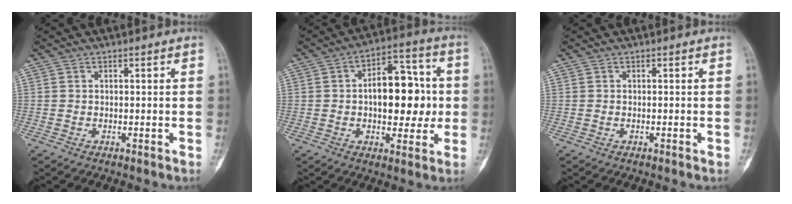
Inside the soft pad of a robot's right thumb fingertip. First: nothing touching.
{"total": 14.6, "force": [0.2, 8.3, 12.0], "torque": [-0.133, 0.025, -0.001]}
{"total": 0.0}